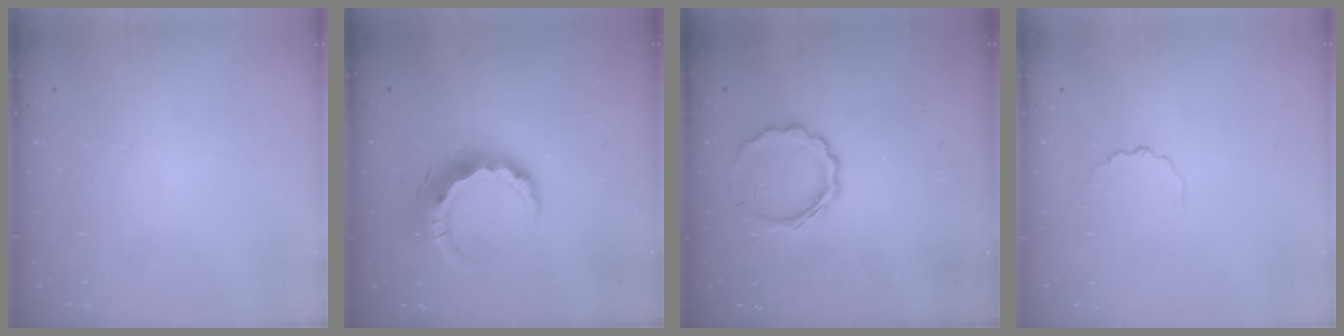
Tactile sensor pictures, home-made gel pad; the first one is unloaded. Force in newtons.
{"total": 12.3, "press": 12.3, "slide": 0.4}
{"total": 8.9, "press": 8.8, "slide": 1.6}
{"total": 3.1, "press": 2.9, "slide": 1.1}